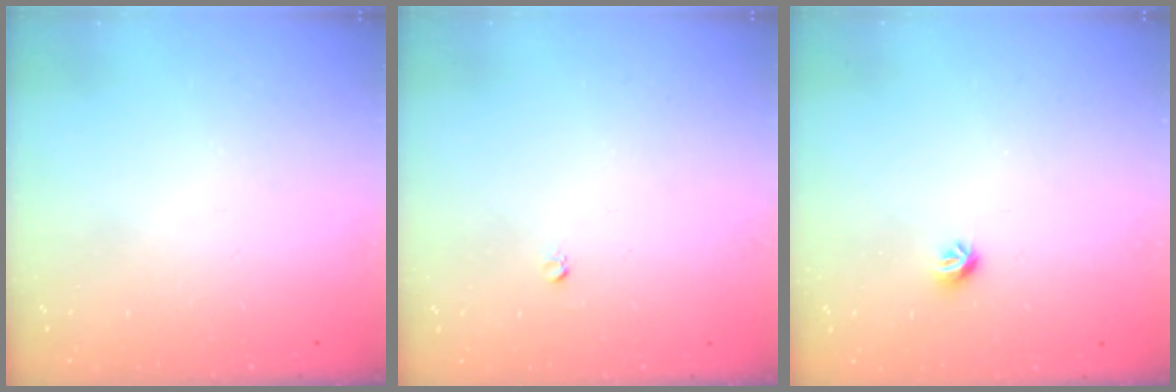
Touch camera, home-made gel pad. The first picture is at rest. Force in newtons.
{"total": 2.5, "press": 2.5, "slide": 0.2}
{"total": 5.7, "press": 5.6, "slide": 0.8}